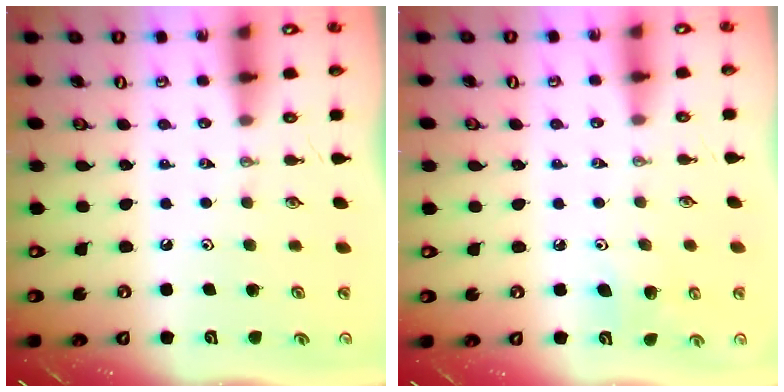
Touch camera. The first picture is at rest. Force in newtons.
{"total": 6.6, "press": 6.5, "slide": 1.2}